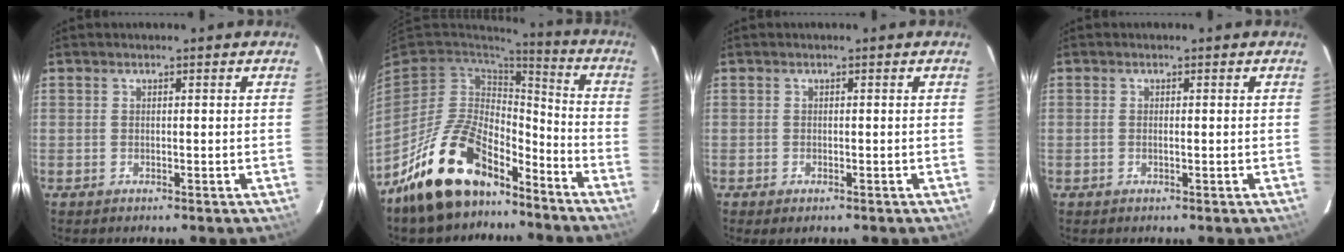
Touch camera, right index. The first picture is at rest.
{"total": 19.3, "force": [-13.6, 9.0, 10.2], "torque": [-0.215, 0.007, -0.224]}
{"total": 1.2, "force": [-0.8, 0.6, 0.7], "torque": [-0.013, -0.005, -0.014]}
{"total": 0.5, "force": [-0.1, 0.0, 0.5], "torque": [-0.010, 0.002, -0.002]}